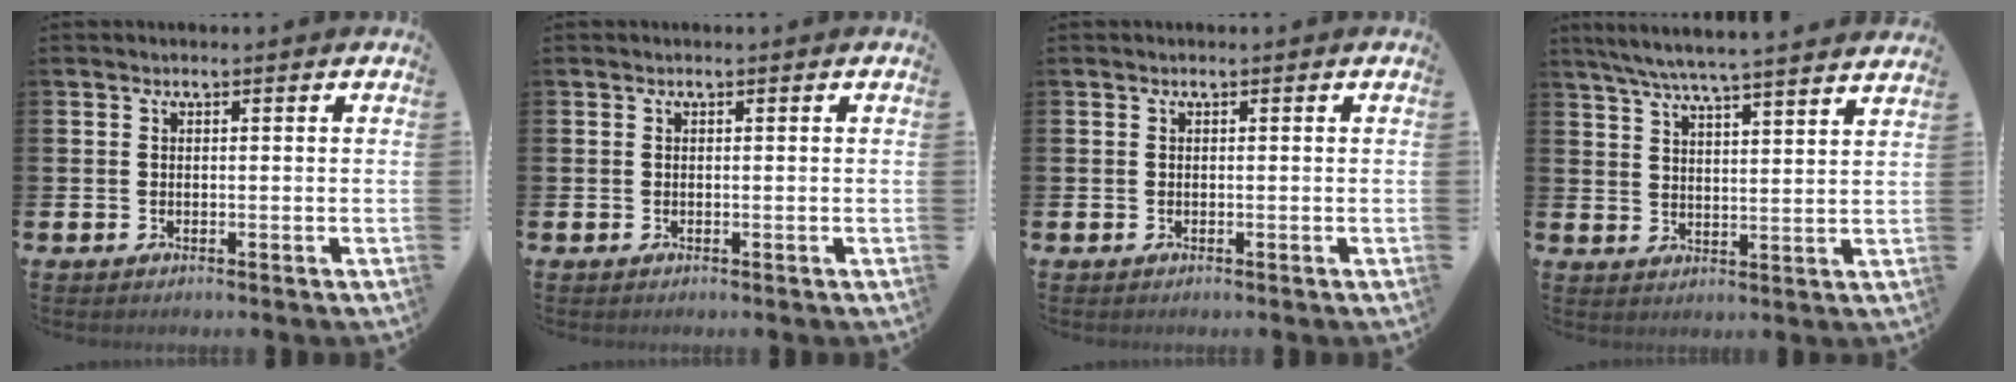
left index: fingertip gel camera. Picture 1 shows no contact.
{"total": 0.0}
{"total": 0.0}
{"total": 6.5, "force": [6.2, -0.3, 1.9], "torque": [-0.061, -0.037, 0.109]}